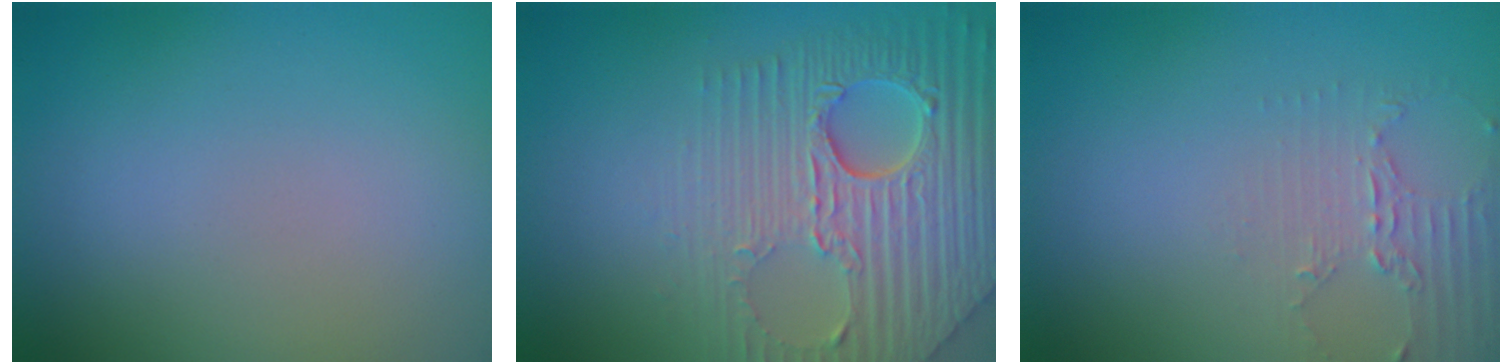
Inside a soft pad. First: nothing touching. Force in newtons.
{"total": 8.7, "press": 6.0, "slide": 6.3}
{"total": 2.1, "press": 1.5, "slide": 1.5}